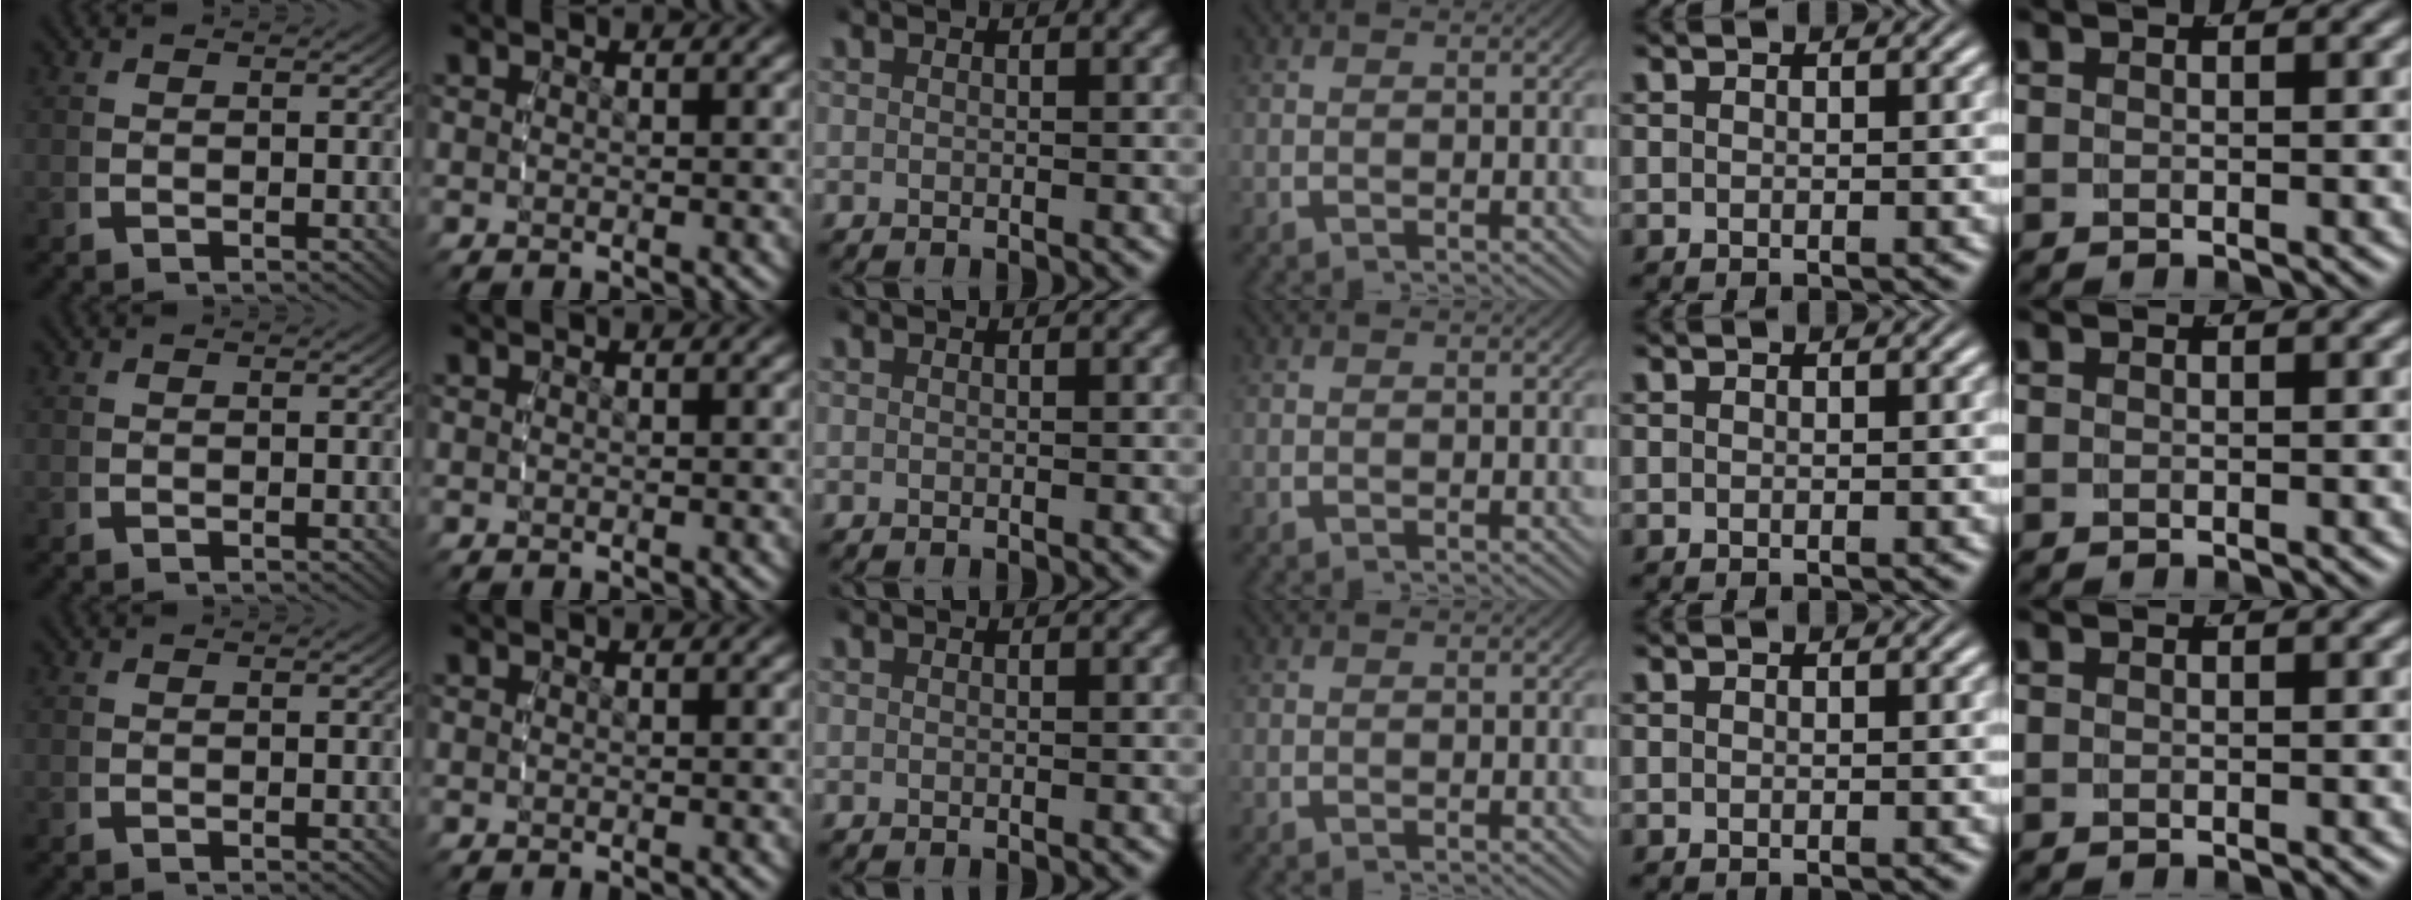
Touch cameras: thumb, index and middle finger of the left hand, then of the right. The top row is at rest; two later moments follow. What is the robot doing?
{"motion": "reach", "object": "glasses case"}